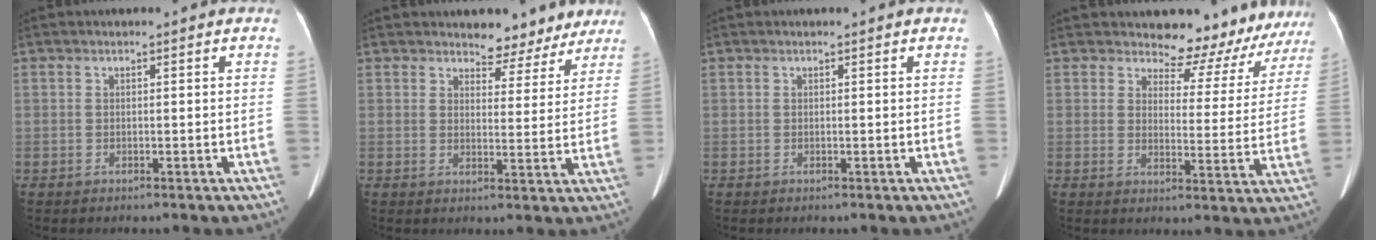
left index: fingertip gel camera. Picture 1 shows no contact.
{"total": 6.4, "force": [5.7, 2.8, 0.8], "torque": [0.000, -0.006, 0.069]}
{"total": 0.0}
{"total": 11.9, "force": [11.2, 3.9, 0.8], "torque": [0.015, -0.034, 0.109]}